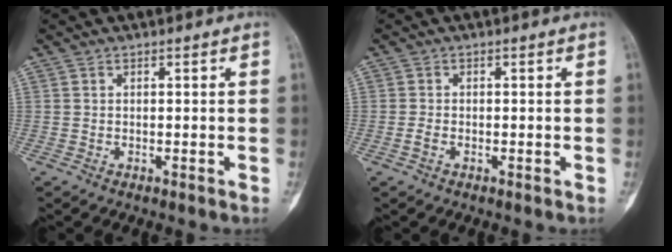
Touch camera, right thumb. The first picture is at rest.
{"total": 1.2, "force": [-0.5, 0.8, 0.8], "torque": [-0.021, 0.000, -0.012]}